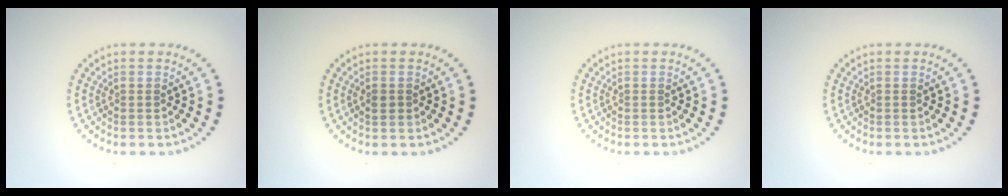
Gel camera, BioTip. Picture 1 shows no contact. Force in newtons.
{"total": 0.8, "press": 0.8, "slide": 0.2}
{"total": 0.0}
{"total": 0.0}